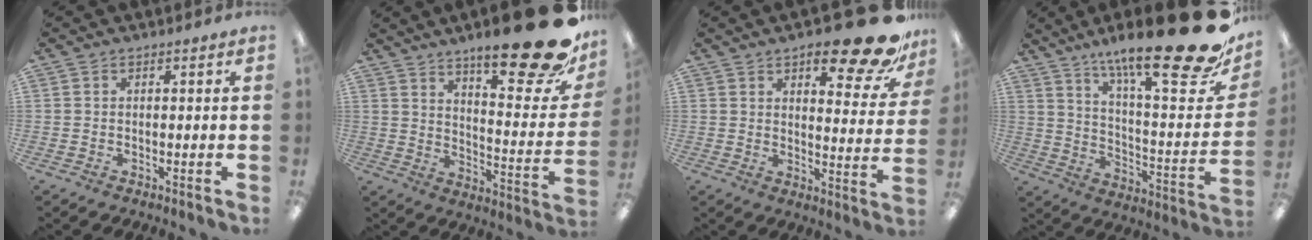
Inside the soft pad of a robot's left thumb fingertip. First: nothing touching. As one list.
[{"total": 22.7, "force": [15.4, 5.8, 15.6], "torque": [-0.211, -0.115, 0.243]}, {"total": 19.2, "force": [12.6, 6.2, 13.0], "torque": [-0.163, -0.084, 0.200]}, {"total": 25.5, "force": [17.1, 4.9, 18.3], "torque": [-0.266, -0.120, 0.271]}]